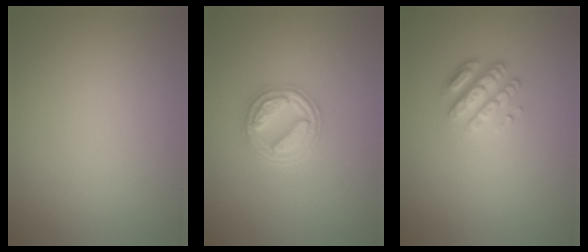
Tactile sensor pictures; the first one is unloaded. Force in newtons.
{"total": 4.2, "press": 3.5, "slide": 2.3}
{"total": 3.4, "press": 2.6, "slide": 2.3}